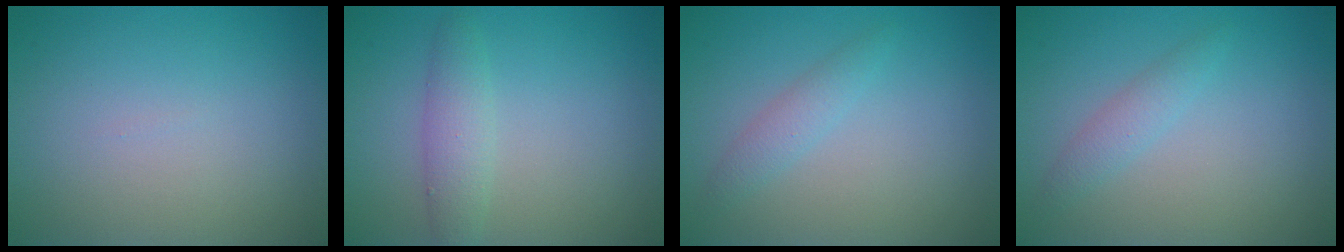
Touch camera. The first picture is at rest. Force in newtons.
{"total": 2.4, "press": 2.4, "slide": 0.2}
{"total": 1.5, "press": 1.5, "slide": 0.0}
{"total": 1.5, "press": 1.5, "slide": 0.0}